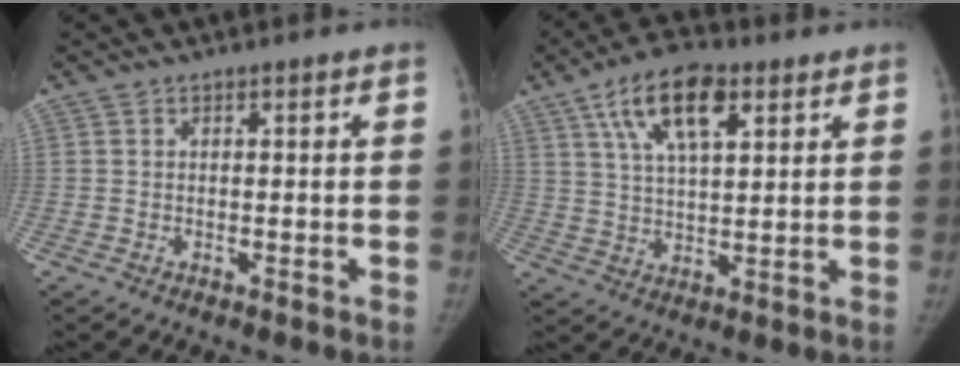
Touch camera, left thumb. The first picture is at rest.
{"total": 12.8, "force": [6.2, 5.5, 9.7], "torque": [-0.156, -0.008, 0.108]}